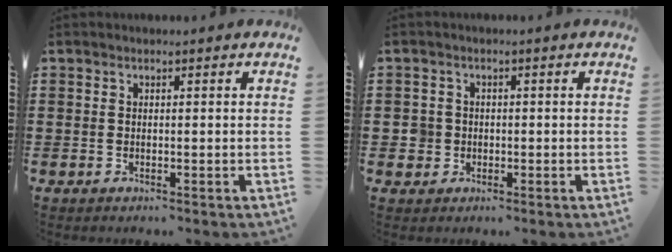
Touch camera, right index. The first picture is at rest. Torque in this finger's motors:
{"motor_torque": [0.76, -0.66, 0.28, 0.02]}